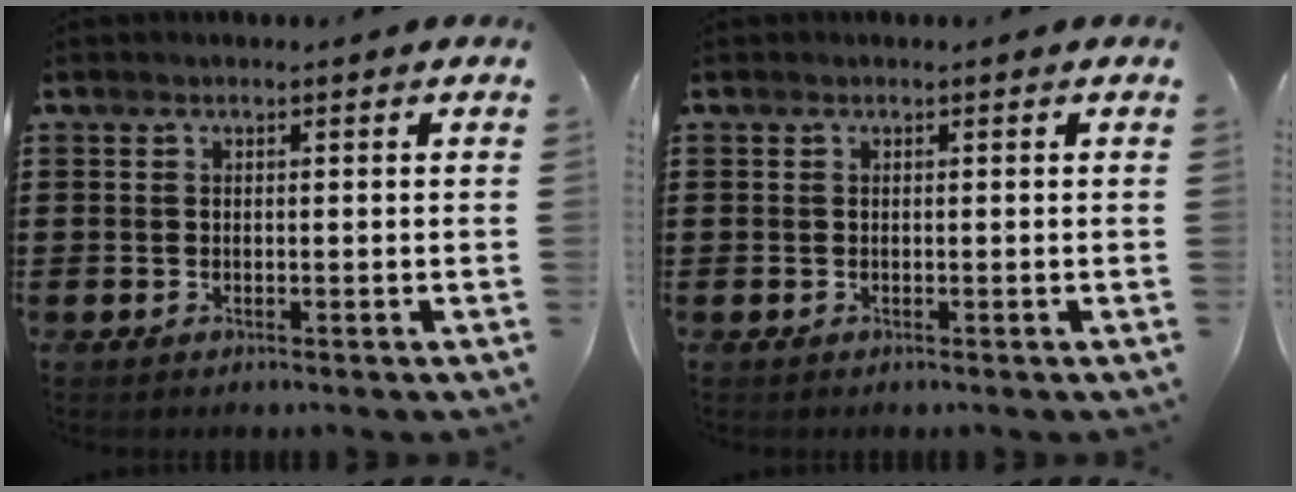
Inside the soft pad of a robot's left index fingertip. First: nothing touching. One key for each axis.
{"total": 0.0}